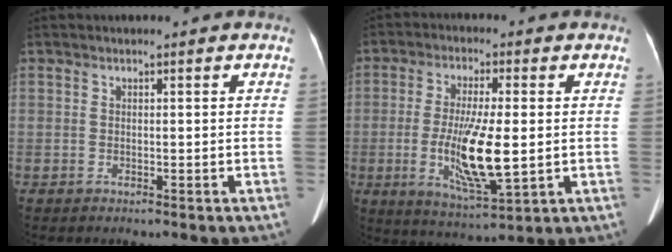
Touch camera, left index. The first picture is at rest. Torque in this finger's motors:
{"motor_torque": [0.98, -0.36, 0.36, 0.21]}